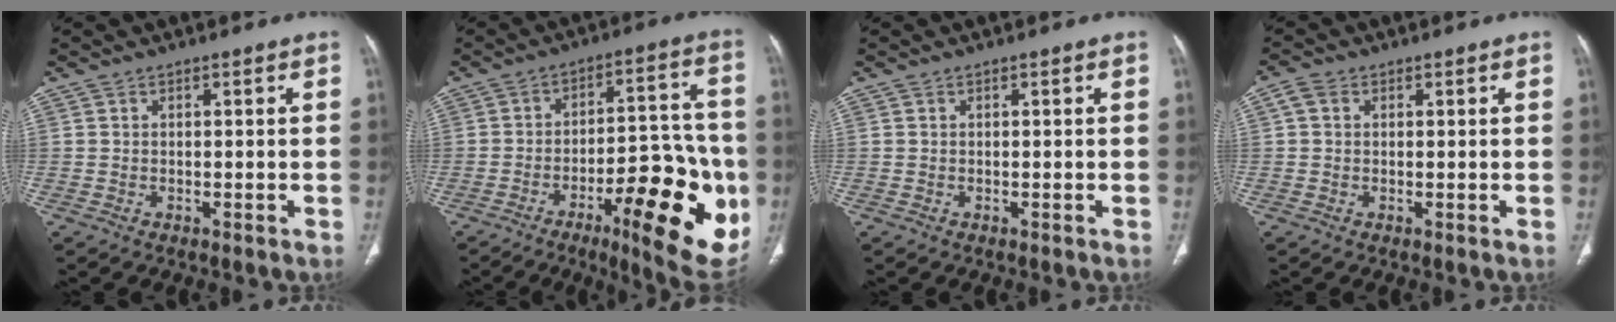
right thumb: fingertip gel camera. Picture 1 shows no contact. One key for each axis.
{"total": 22.7, "fx": -7.8, "fy": 7.4, "fz": 20.0, "tx": -0.219, "ty": 0.027, "tz": -0.097}
{"total": 0.0}
{"total": 2.3, "fx": 0.6, "fy": 1.8, "fz": 1.3, "tx": -0.025, "ty": 0.008, "tz": 0.011}